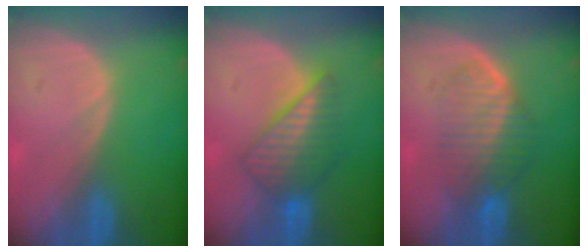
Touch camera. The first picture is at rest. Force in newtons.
{"total": 6.4, "press": 6.3, "slide": 0.7}
{"total": 6.7, "press": 6.5, "slide": 1.8}